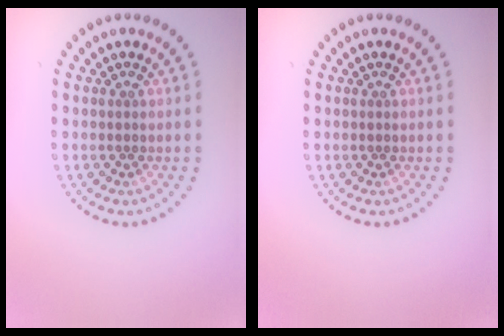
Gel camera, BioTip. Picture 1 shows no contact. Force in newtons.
{"total": 0.0}